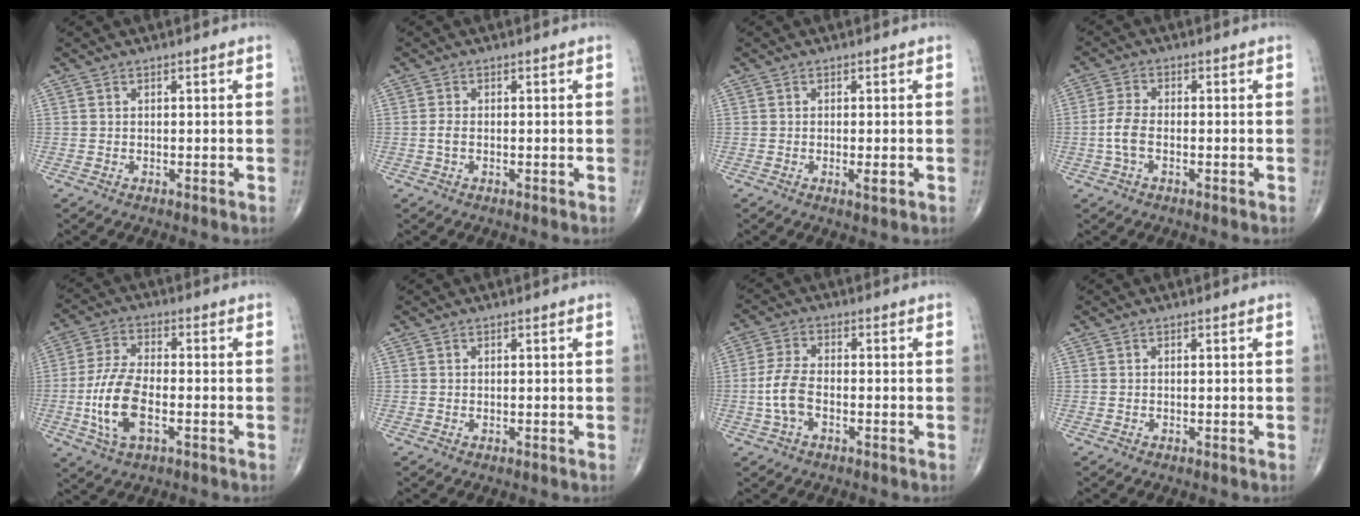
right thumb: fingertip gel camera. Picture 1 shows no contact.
{"total": 1.4, "force": [-0.3, 0.7, 1.1], "torque": [-0.025, 0.001, -0.008]}
{"total": 1.7, "force": [-0.5, 0.4, 1.6], "torque": [-0.027, -0.004, -0.009]}
{"total": 4.4, "force": [-1.1, 2.3, 3.6], "torque": [-0.084, 0.015, -0.026]}
{"total": 11.4, "force": [-2.9, 5.3, 9.7], "torque": [-0.204, 0.012, -0.057]}
{"total": 0.0}
{"total": 6.1, "force": [-1.6, 3.2, 5.0], "torque": [-0.114, 0.019, -0.034]}
{"total": 0.0}